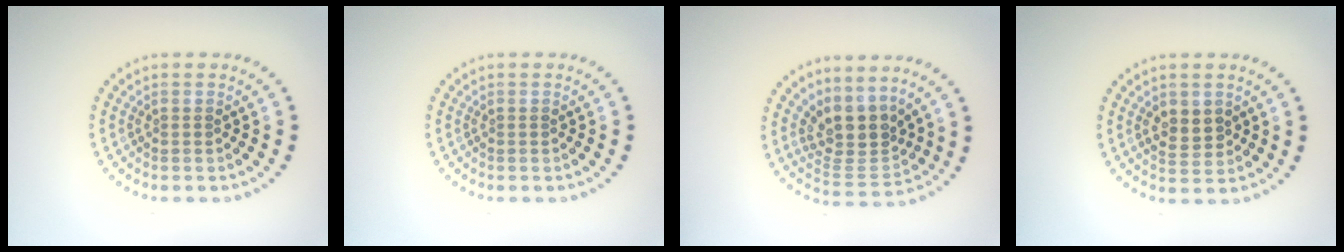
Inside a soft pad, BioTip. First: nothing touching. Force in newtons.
{"total": 0.0}
{"total": 4.0, "press": 3.1, "slide": 2.5}
{"total": 2.4, "press": 2.4, "slide": 0.3}